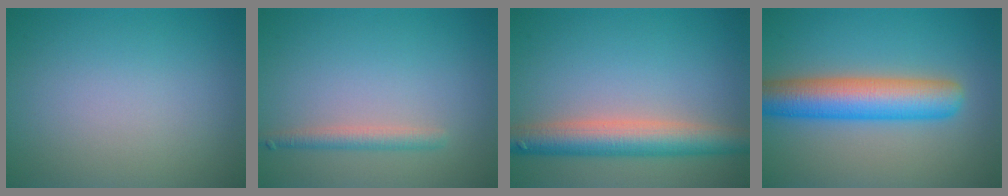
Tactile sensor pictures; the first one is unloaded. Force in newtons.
{"total": 1.8, "press": 1.8, "slide": 0.1}
{"total": 5.9, "press": 5.9, "slide": 0.4}
{"total": 7.4, "press": 7.4, "slide": 0.2}